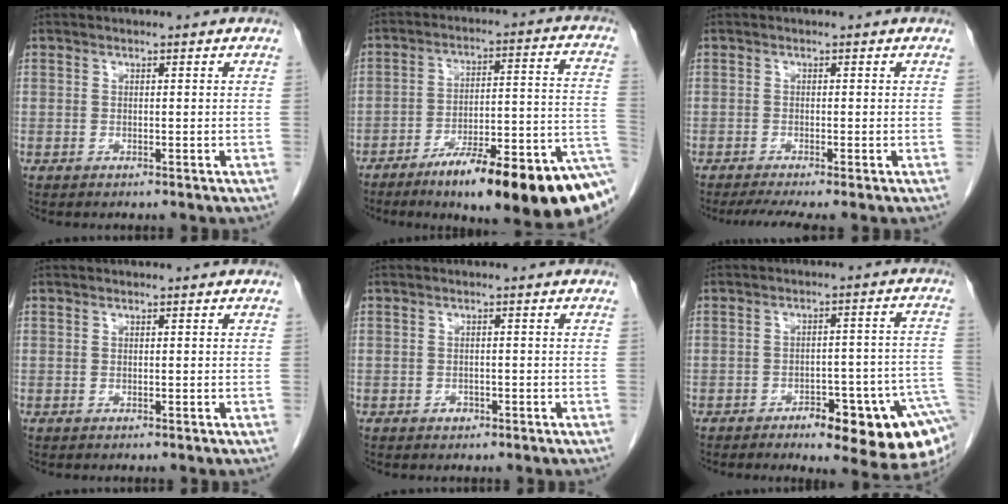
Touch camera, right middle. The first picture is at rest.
{"total": 20.9, "force": [-12.8, 2.7, 16.4], "torque": [-0.151, 0.021, -0.190]}
{"total": 3.5, "force": [-2.6, -0.1, 2.3], "torque": [-0.039, -0.010, -0.046]}
{"total": 0.0}
{"total": 1.0, "force": [-0.6, 0.8, 0.4], "torque": [-0.006, 0.003, -0.006]}
{"total": 15.0, "force": [-8.9, 4.2, 11.2], "torque": [-0.056, 0.038, -0.111]}